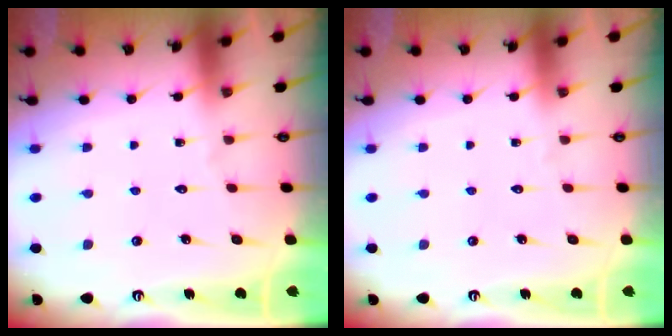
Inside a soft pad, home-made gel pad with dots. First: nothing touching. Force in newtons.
{"total": 0.0}